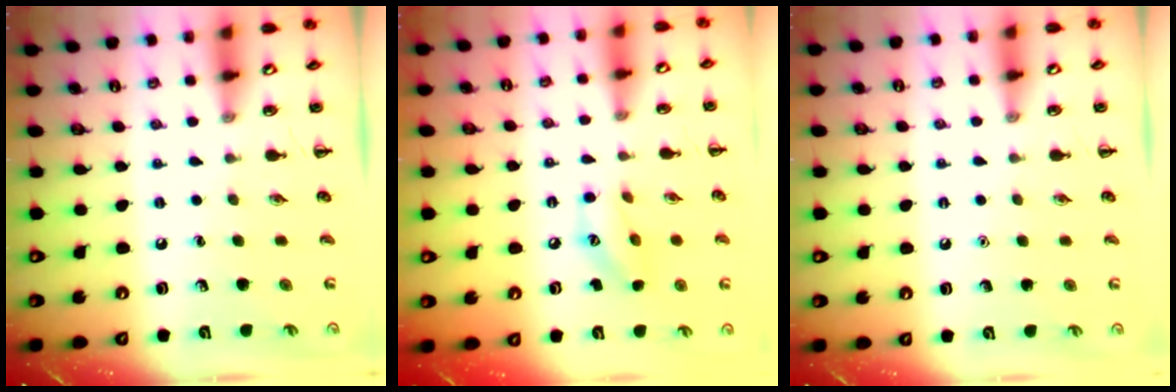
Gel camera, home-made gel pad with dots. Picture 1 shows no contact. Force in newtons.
{"total": 8.9, "press": 8.9, "slide": 0.9}
{"total": 1.6, "press": 1.6, "slide": 0.1}